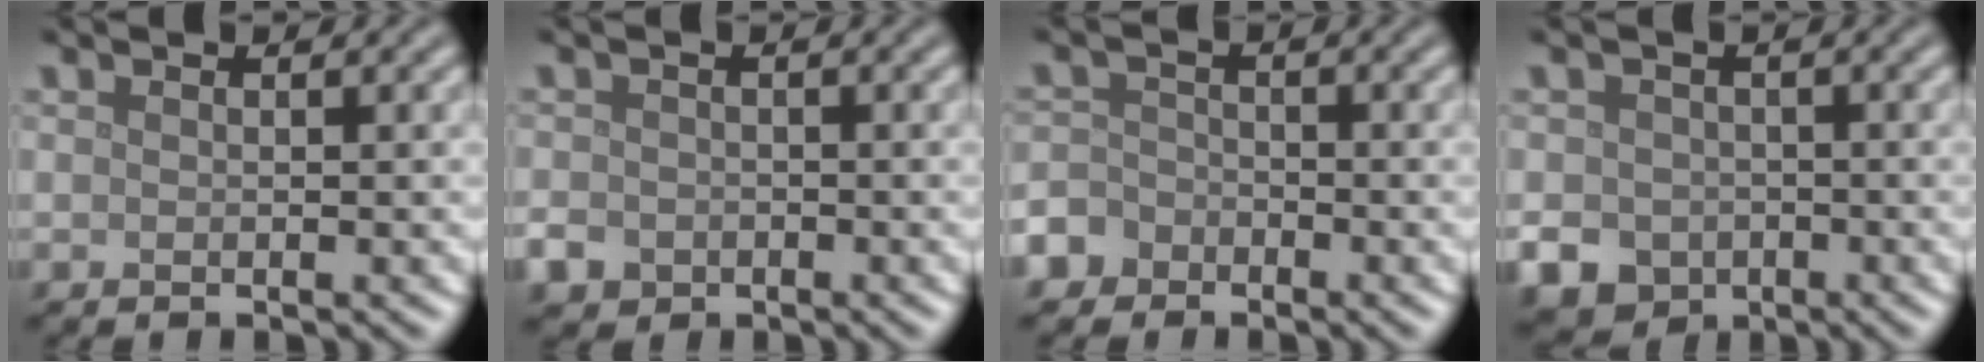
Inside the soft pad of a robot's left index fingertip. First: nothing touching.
{"total": 2.4, "force": [-1.2, 1.9, 0.7], "torque": [-0.012, -0.006, -0.027]}
{"total": 3.8, "force": [-2.6, 2.6, 0.4], "torque": [0.013, -0.003, -0.055]}
{"total": 6.7, "force": [-3.0, 5.6, 2.1], "torque": [-0.040, -0.029, -0.058]}